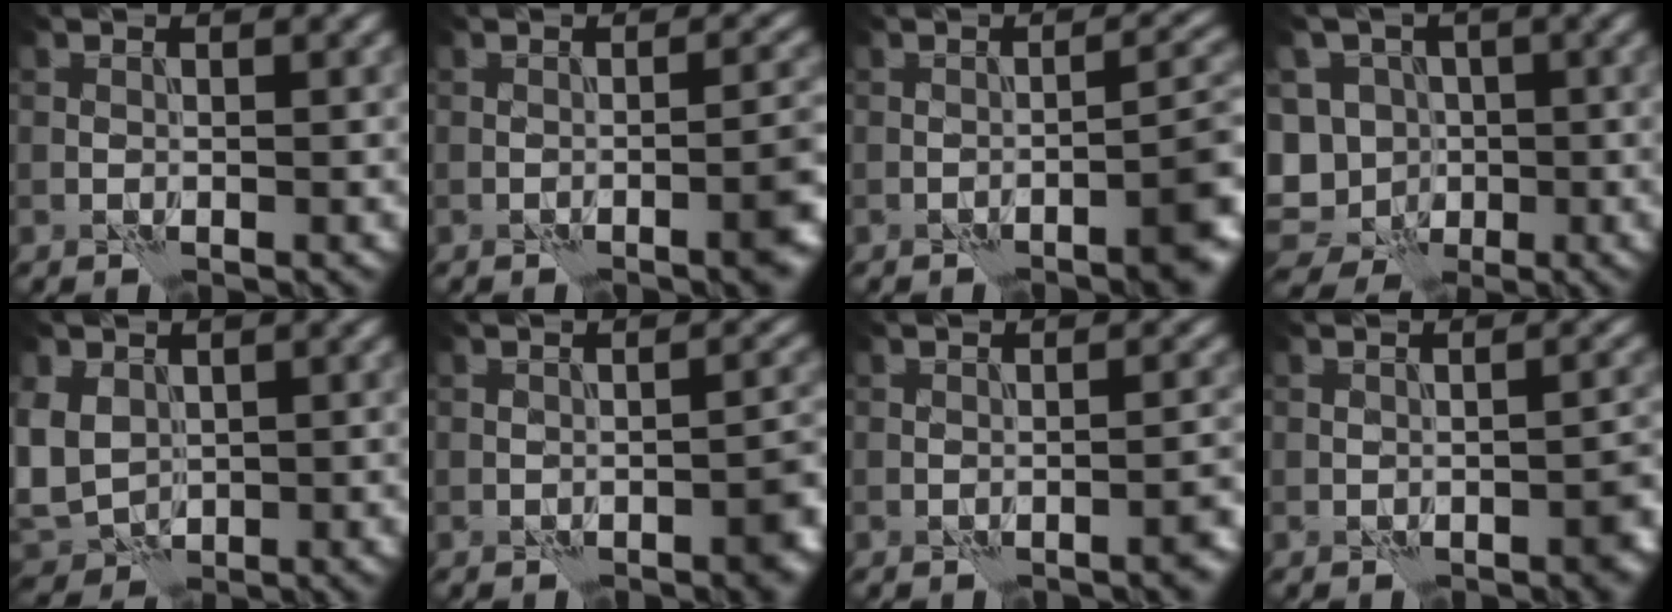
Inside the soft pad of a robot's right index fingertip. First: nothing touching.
{"total": 4.6, "force": [-1.8, 1.3, 4.0], "torque": [-0.043, 0.007, -0.026]}
{"total": 5.1, "force": [-2.7, 1.0, 4.2], "torque": [-0.047, 0.016, -0.040]}
{"total": 11.9, "force": [-4.0, 10.3, 4.5], "torque": [-0.085, 0.003, -0.084]}
{"total": 5.8, "force": [-0.1, 4.5, 3.6], "torque": [-0.088, -0.001, -0.011]}
{"total": 3.1, "force": [-1.6, 1.0, 2.4], "torque": [-0.029, 0.008, -0.022]}
{"total": 1.8, "force": [-1.2, 0.3, 1.4], "torque": [-0.018, 0.007, -0.018]}
{"total": 2.5, "force": [-1.2, 1.1, 1.8], "torque": [-0.021, 0.006, -0.014]}